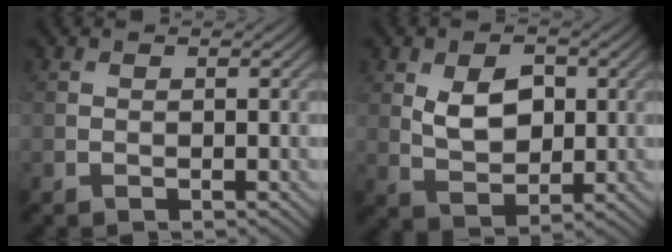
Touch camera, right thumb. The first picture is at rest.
{"total": 5.9, "force": [1.3, 3.7, 4.4], "torque": [-0.084, -0.003, 0.023]}